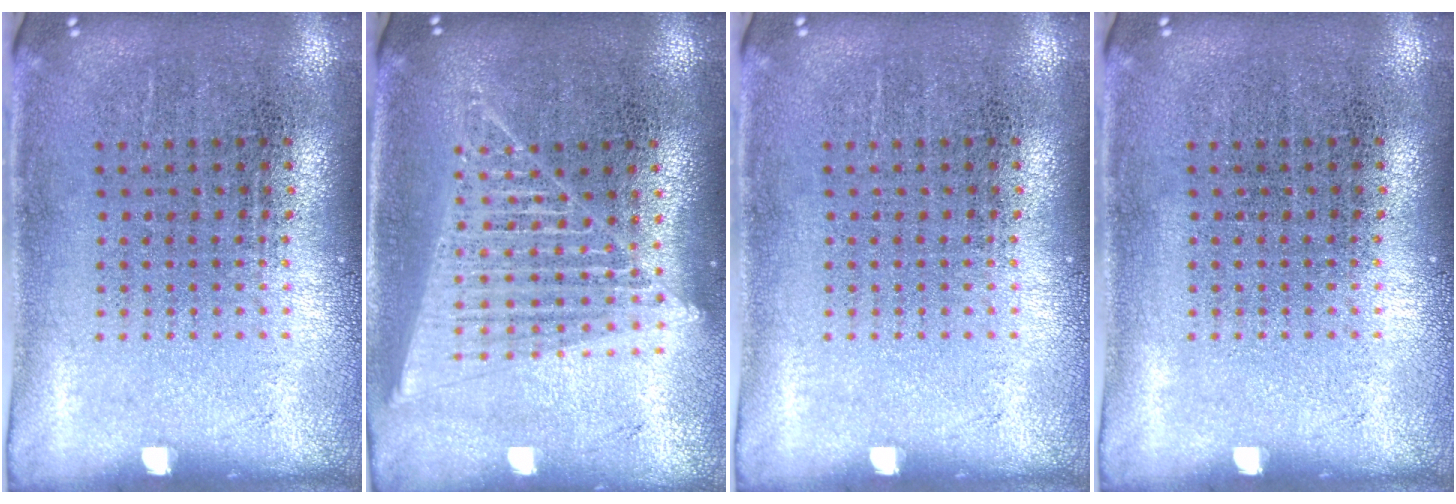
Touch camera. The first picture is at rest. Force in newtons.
{"total": 1.9, "press": 1.7, "slide": 0.8}
{"total": 0.0}
{"total": 0.0}